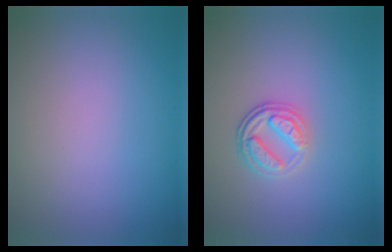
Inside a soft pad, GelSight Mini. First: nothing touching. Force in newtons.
{"total": 3.0, "press": 2.5, "slide": 1.7}